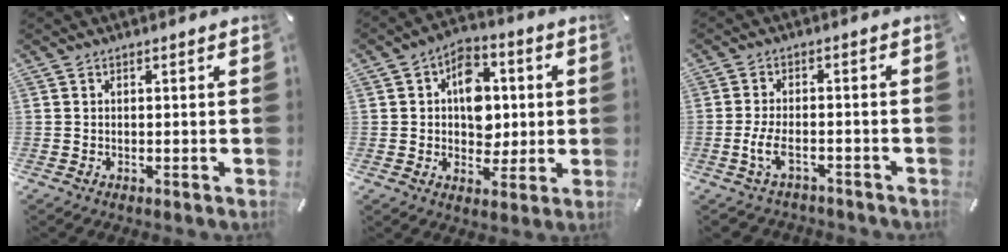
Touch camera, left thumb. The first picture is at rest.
{"total": 10.4, "force": [1.1, 8.2, 6.3], "torque": [-0.082, 0.007, 0.021]}
{"total": 6.2, "force": [-2.7, 3.2, 4.5], "torque": [-0.098, 0.007, -0.052]}